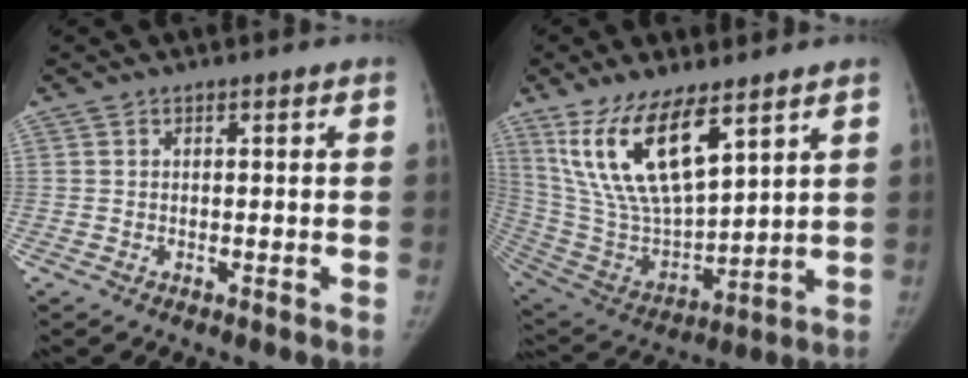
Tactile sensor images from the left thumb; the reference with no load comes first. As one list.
[{"total": 18.2, "force": [10.2, 7.0, 13.3], "torque": [-0.237, -0.047, 0.215]}]